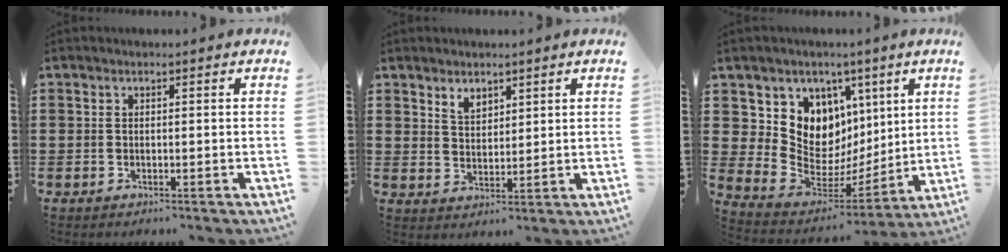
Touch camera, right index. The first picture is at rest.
{"total": 3.0, "force": [2.5, 1.6, 0.7], "torque": [-0.021, 0.004, 0.047]}
{"total": 9.8, "force": [4.3, 8.6, 2.1], "torque": [-0.075, -0.055, 0.087]}